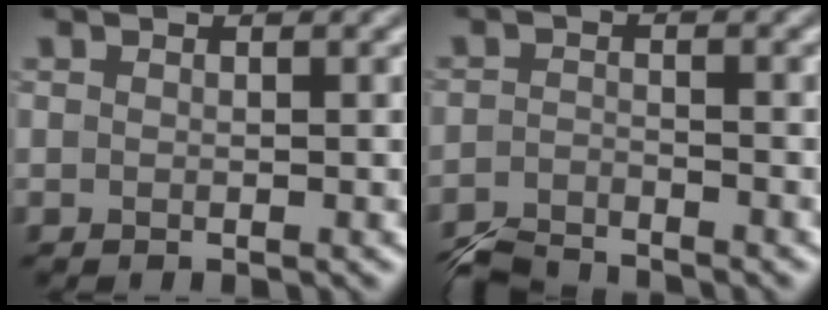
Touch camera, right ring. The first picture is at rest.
{"total": 3.9, "force": [-3.9, 0.3, 0.6], "torque": [-0.017, -0.008, -0.081]}